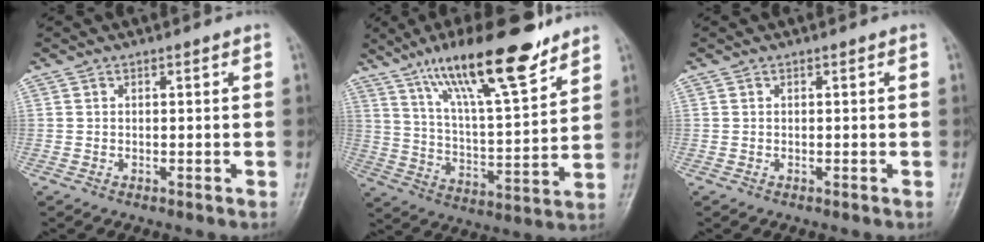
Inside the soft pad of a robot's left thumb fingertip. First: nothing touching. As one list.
[{"total": 19.9, "force": [13.6, 4.5, 13.9], "torque": [-0.209, -0.059, 0.235]}, {"total": 0.0}]